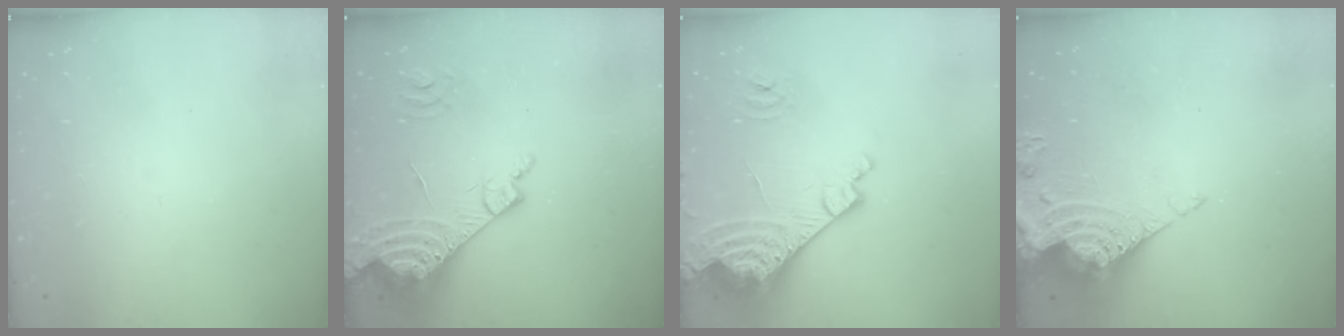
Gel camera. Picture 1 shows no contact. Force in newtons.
{"total": 15.0, "press": 14.9, "slide": 1.6}
{"total": 17.5, "press": 17.4, "slide": 1.9}
{"total": 14.0, "press": 13.9, "slide": 1.6}